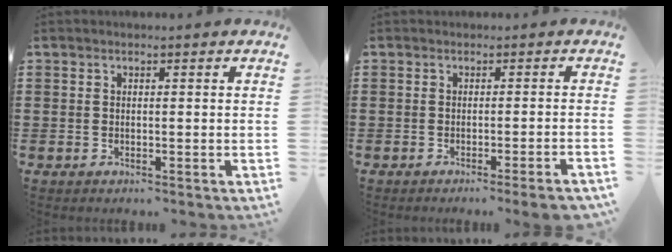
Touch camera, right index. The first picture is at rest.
{"total": 1.7, "force": [-1.3, -0.3, 1.1], "torque": [-0.019, -0.001, -0.024]}